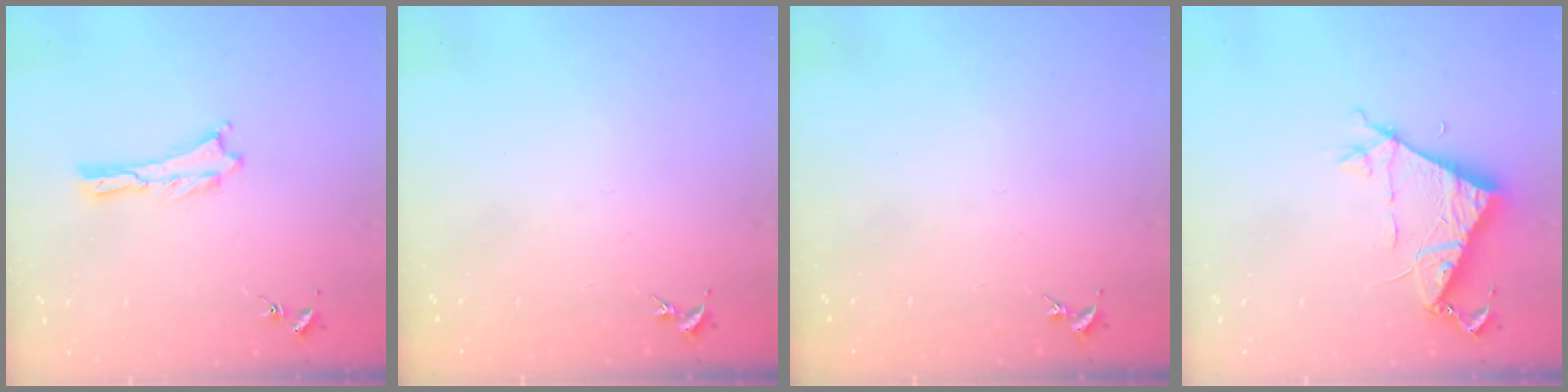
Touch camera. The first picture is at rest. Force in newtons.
{"total": 0.0}
{"total": 0.0}
{"total": 8.3, "press": 8.3, "slide": 0.6}